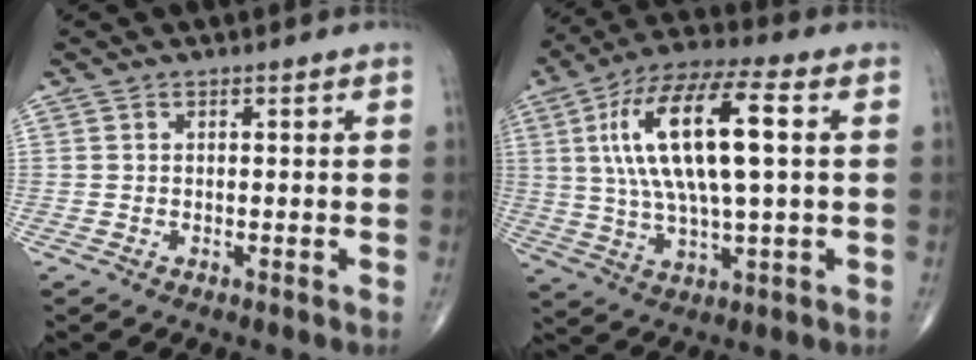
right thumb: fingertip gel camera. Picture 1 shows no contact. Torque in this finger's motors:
{"motor_torque": [0.18, 3.80, 1.91, 0.86, 0.68]}